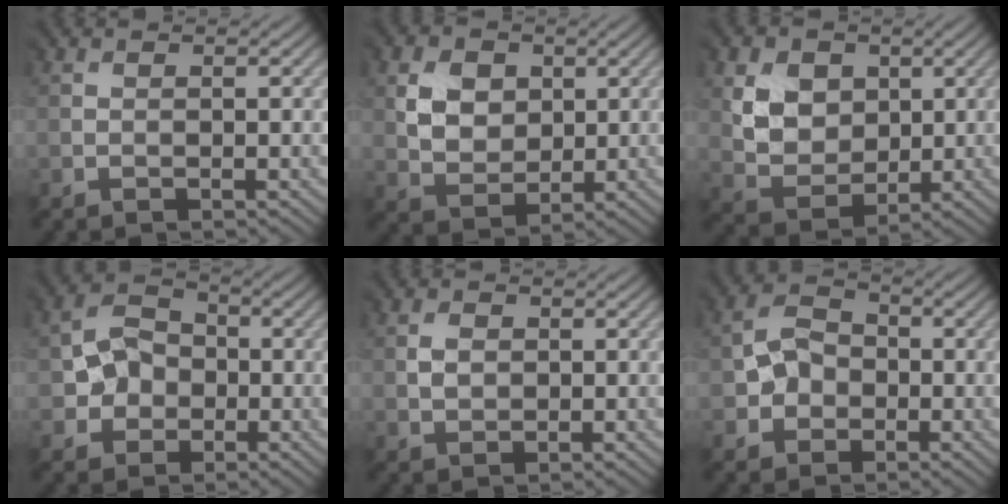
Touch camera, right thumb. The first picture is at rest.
{"total": 4.8, "force": [2.0, 4.1, 1.6], "torque": [-0.047, -0.001, 0.033]}
{"total": 5.8, "force": [2.3, 4.9, 2.1], "torque": [-0.065, -0.005, 0.038]}
{"total": 4.5, "force": [-0.7, 4.2, 1.3], "torque": [-0.018, 0.013, -0.025]}
{"total": 1.4, "force": [0.4, 1.3, 0.1], "torque": [-0.002, -0.001, 0.007]}
{"total": 3.9, "force": [-0.8, 3.6, 1.1], "torque": [-0.015, 0.011, -0.025]}